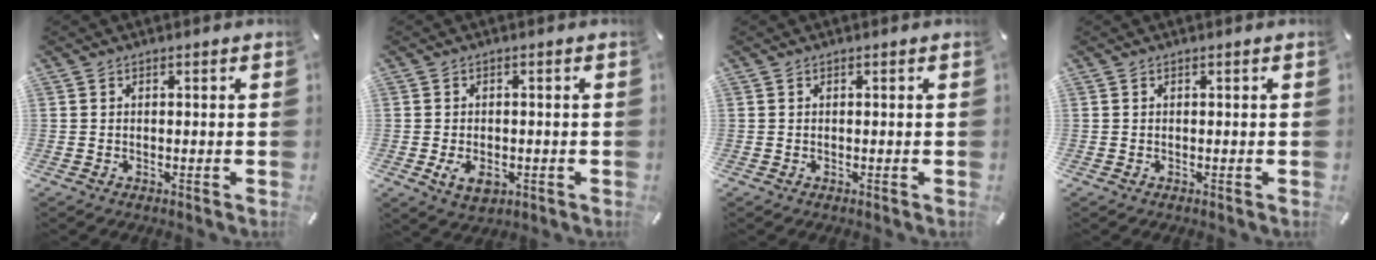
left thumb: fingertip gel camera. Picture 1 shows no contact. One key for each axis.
{"total": 4.1, "fx": -1.2, "fy": 2.7, "fz": 2.8, "tx": -0.052, "ty": -0.001, "tz": -0.024}
{"total": 0.0}
{"total": 0.0}